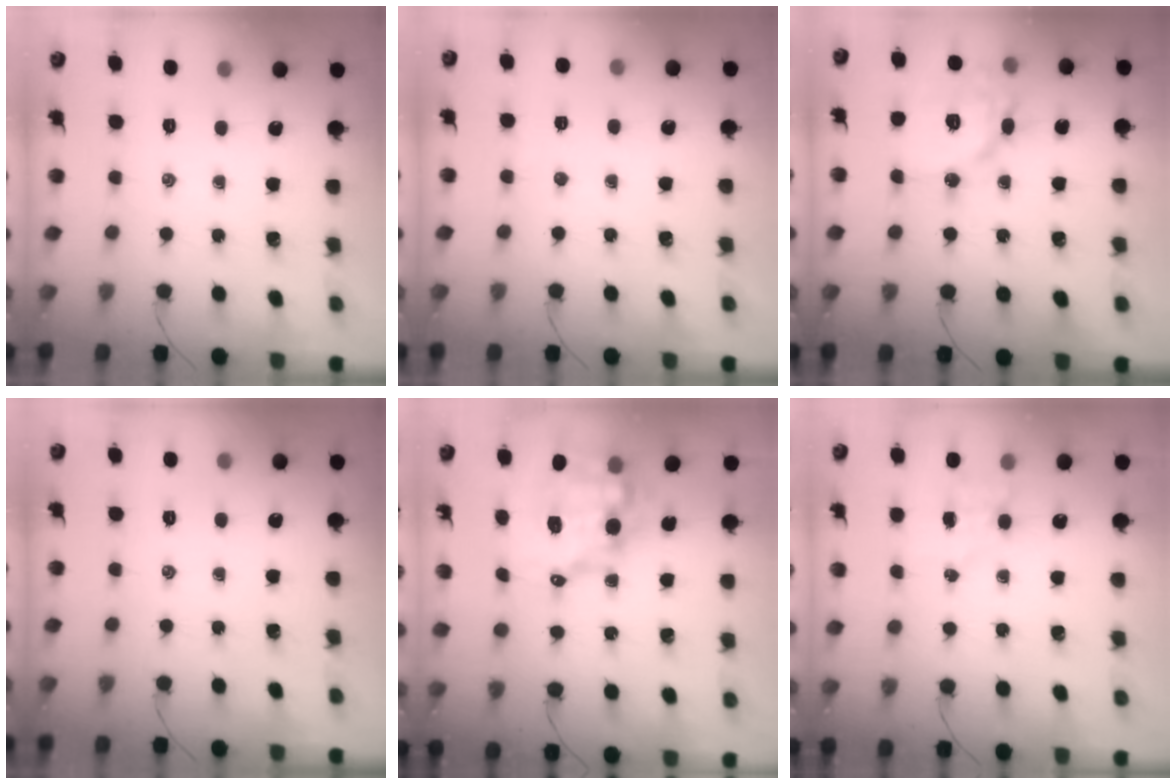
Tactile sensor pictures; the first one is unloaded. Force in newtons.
{"total": 3.2, "press": 3.0, "slide": 1.0}
{"total": 14.2, "press": 14.2, "slide": 1.2}
{"total": 0.0}
{"total": 11.5, "press": 11.2, "slide": 2.7}
{"total": 4.2, "press": 4.1, "slide": 1.1}